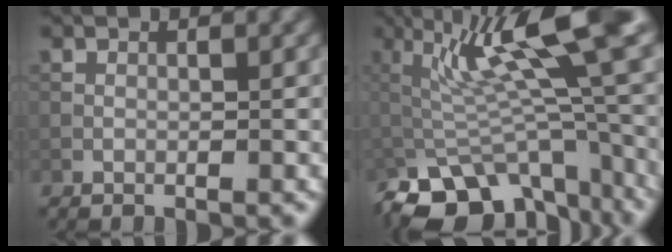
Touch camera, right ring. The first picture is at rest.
{"total": 11.7, "force": [-4.6, 3.5, 10.2], "torque": [-0.163, 0.012, -0.066]}